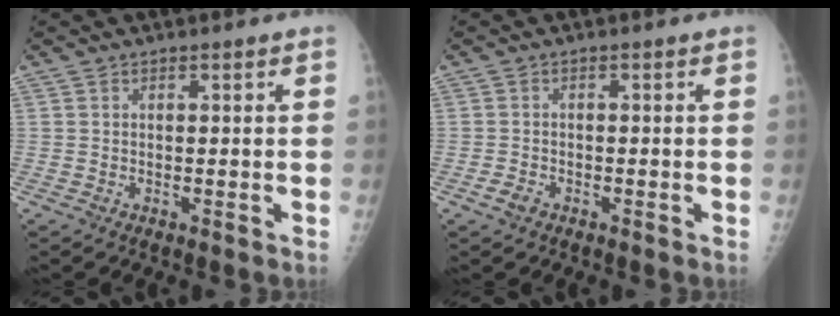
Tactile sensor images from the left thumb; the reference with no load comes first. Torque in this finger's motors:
{"motor_torque": [-0.11, 0.07, -0.03, -0.02, 0.01]}